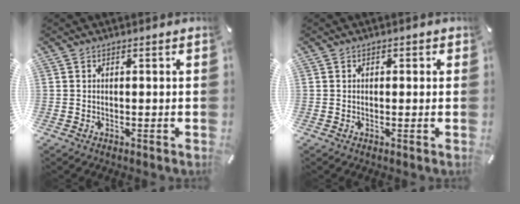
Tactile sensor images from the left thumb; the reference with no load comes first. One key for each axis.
{"total": 0.7, "fx": 0.0, "fy": 0.7, "fz": 0.2, "tx": 0.004, "ty": 0.002, "tz": -0.003}